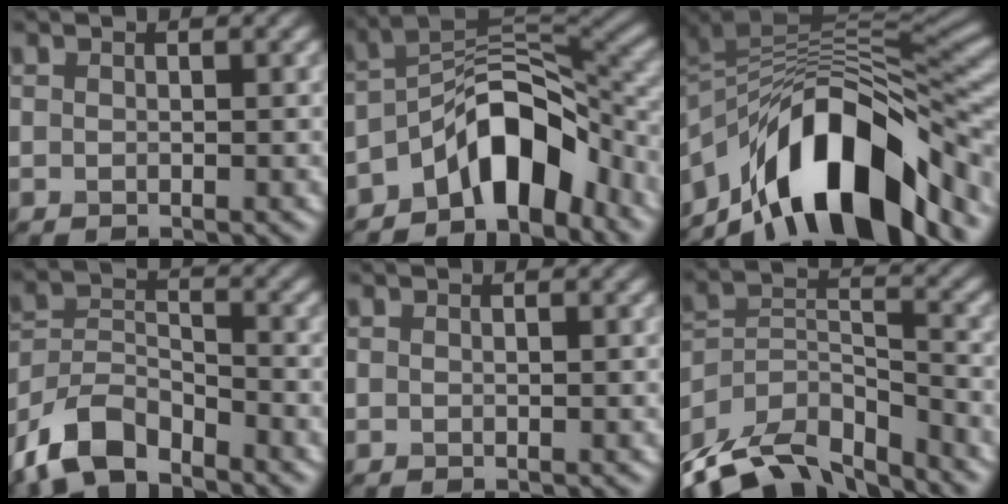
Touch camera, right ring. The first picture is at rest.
{"total": 8.2, "force": [-4.7, 3.7, 5.7], "torque": [-0.068, 0.016, -0.092]}
{"total": 13.9, "force": [-7.0, 6.1, 10.3], "torque": [-0.149, 0.023, -0.128]}
{"total": 6.4, "force": [-5.0, 2.7, 2.9], "torque": [-0.054, -0.003, -0.105]}
{"total": 0.0}
{"total": 13.2, "force": [-10.8, 5.3, 5.3], "torque": [-0.105, -0.009, -0.177]}